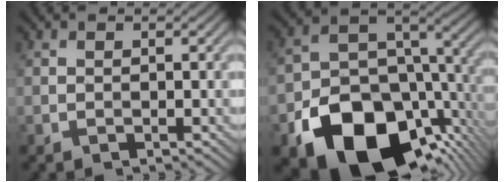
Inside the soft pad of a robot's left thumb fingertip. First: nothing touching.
{"total": 17.9, "force": [-8.8, 11.8, 10.2], "torque": [-0.183, -0.052, -0.138]}